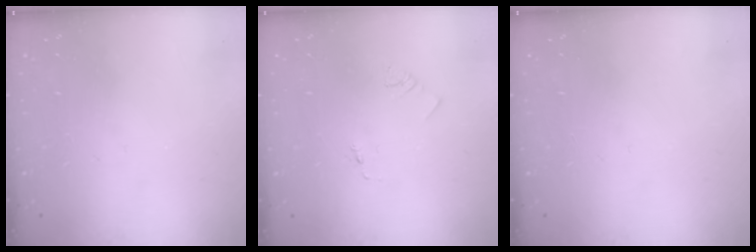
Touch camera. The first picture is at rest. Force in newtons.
{"total": 1.6, "press": 1.6, "slide": 0.1}
{"total": 0.0}